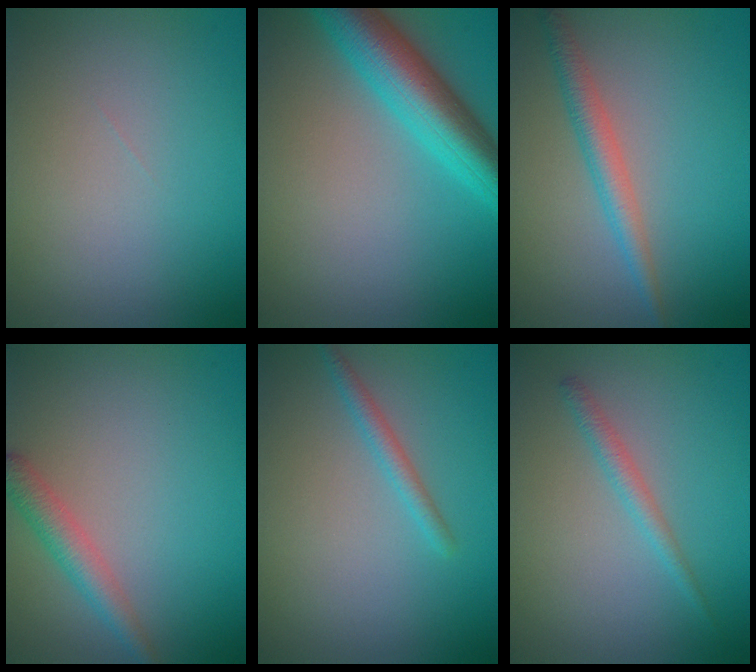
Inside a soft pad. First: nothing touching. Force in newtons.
{"total": 6.9, "press": 6.9, "slide": 0.2}
{"total": 2.4, "press": 2.4, "slide": 0.0}
{"total": 2.5, "press": 2.5, "slide": 0.1}
{"total": 1.5, "press": 1.5, "slide": 0.1}
{"total": 1.4, "press": 1.4, "slide": 0.1}